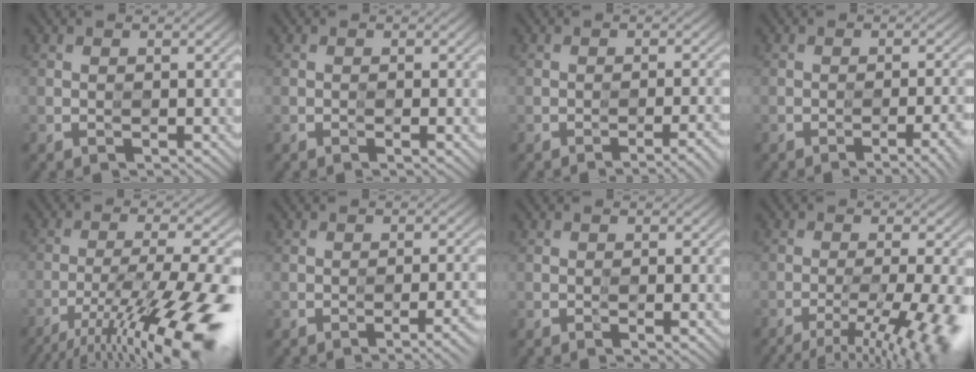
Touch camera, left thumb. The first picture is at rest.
{"total": 1.2, "force": [-0.3, 0.1, 1.2], "torque": [-0.020, -0.002, -0.006]}
{"total": 3.6, "force": [-2.1, 0.5, 2.8], "torque": [-0.038, 0.011, -0.037]}
{"total": 5.3, "force": [-2.8, 1.1, 4.4], "torque": [-0.057, 0.006, -0.036]}
{"total": 16.3, "force": [-10.0, 3.2, 12.5], "torque": [-0.225, -0.012, -0.158]}
{"total": 3.9, "force": [-2.1, 0.7, 3.3], "torque": [-0.042, 0.010, -0.035]}
{"total": 1.5, "force": [-0.4, 0.1, 1.5], "torque": [-0.025, -0.001, -0.008]}
{"total": 10.6, "force": [-5.8, 2.0, 8.6], "torque": [-0.133, 0.000, -0.080]}